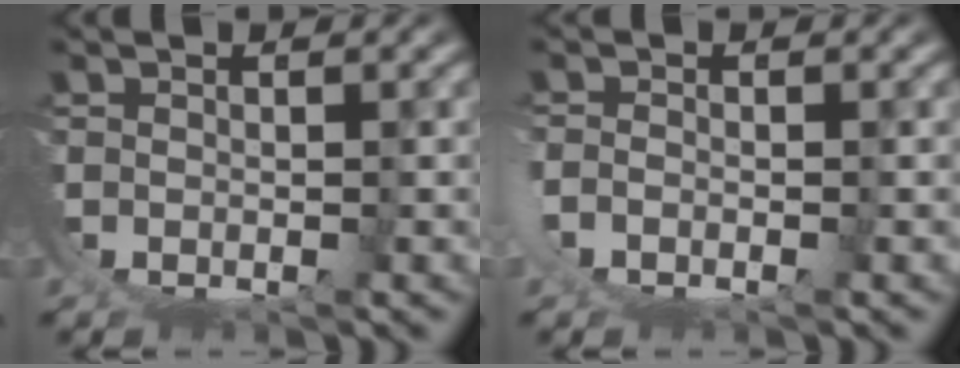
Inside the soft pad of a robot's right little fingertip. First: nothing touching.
{"total": 1.1, "force": [-0.5, 0.0, 1.0], "torque": [-0.025, -0.002, -0.008]}